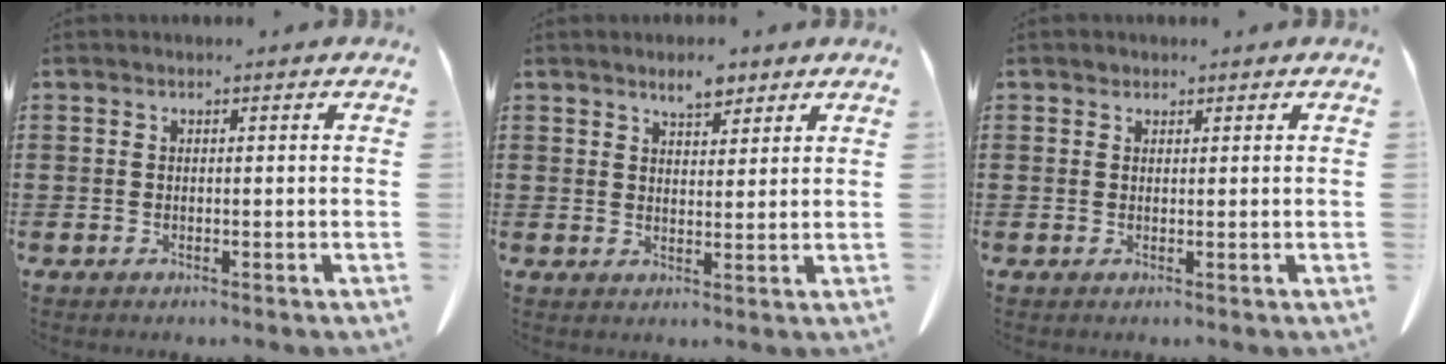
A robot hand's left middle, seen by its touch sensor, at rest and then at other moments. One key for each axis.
{"total": 3.7, "fx": 3.2, "fy": 1.3, "fz": 1.5, "tx": -0.027, "ty": -0.005, "tz": 0.058}
{"total": 0.8, "fx": 0.7, "fy": 0.4, "fz": 0.0, "tx": -0.003, "ty": 0.000, "tz": 0.014}